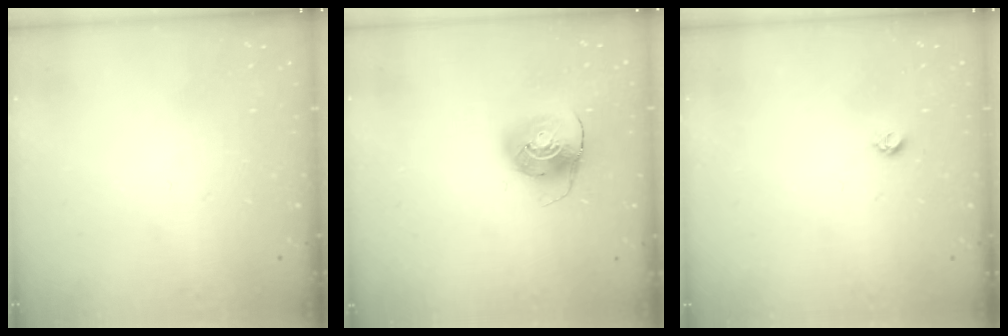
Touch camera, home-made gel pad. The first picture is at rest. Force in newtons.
{"total": 10.3, "press": 10.3, "slide": 0.4}
{"total": 3.8, "press": 3.8, "slide": 0.6}